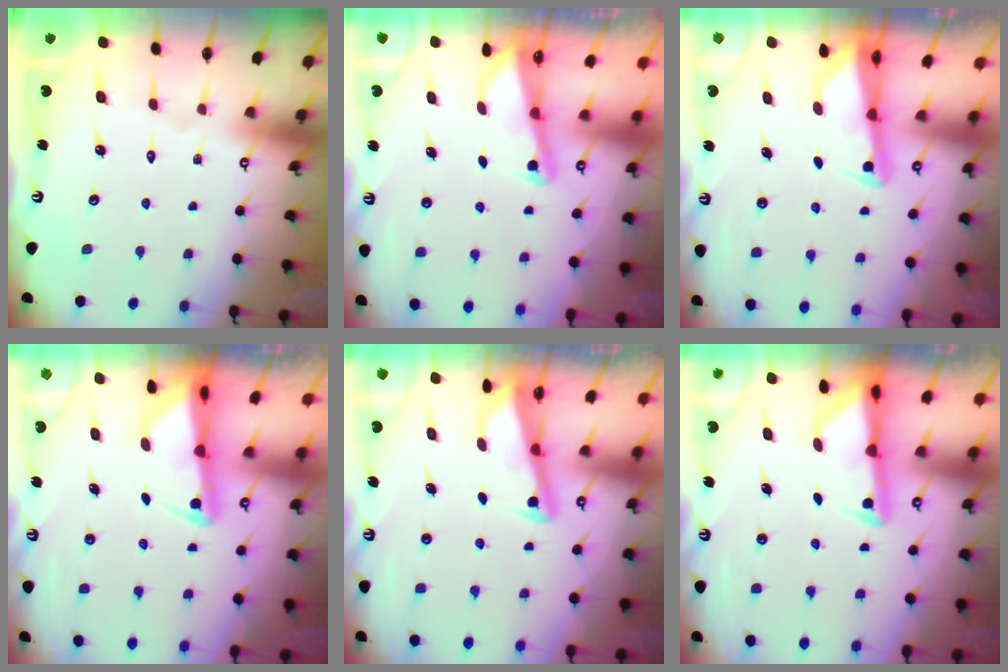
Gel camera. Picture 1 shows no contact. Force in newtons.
{"total": 2.0, "press": 2.0, "slide": 0.2}
{"total": 2.4, "press": 2.4, "slide": 0.3}
{"total": 2.6, "press": 2.5, "slide": 0.5}
{"total": 2.8, "press": 2.8, "slide": 0.4}
{"total": 2.8, "press": 2.7, "slide": 0.7}